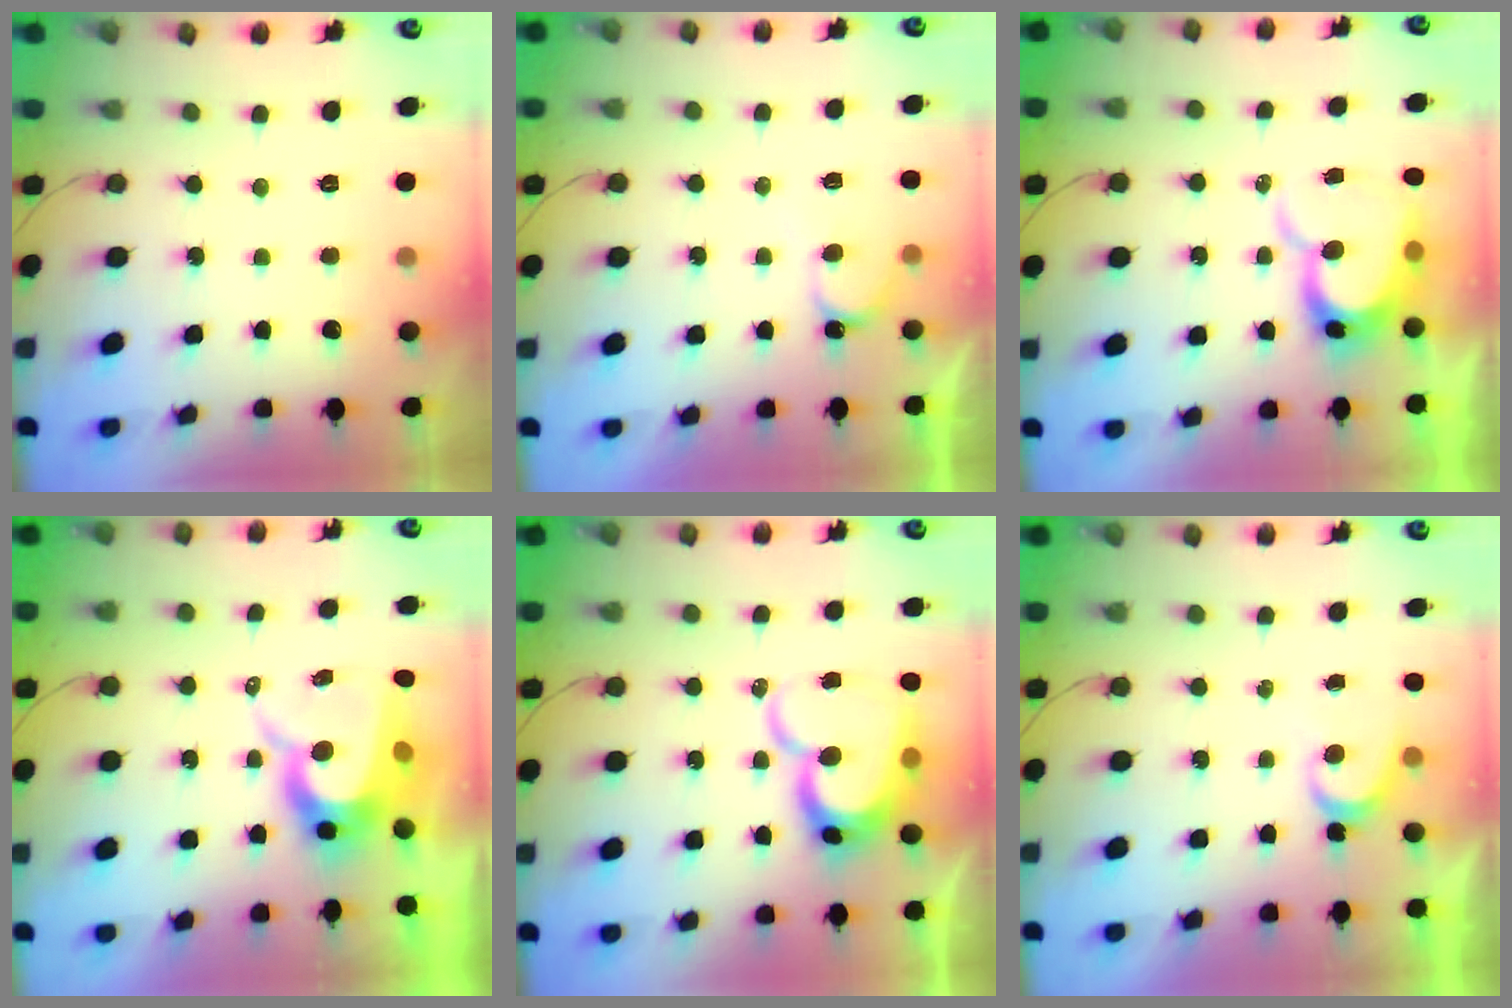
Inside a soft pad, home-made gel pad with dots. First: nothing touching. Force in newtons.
{"total": 7.1, "press": 7.1, "slide": 0.4}
{"total": 11.9, "press": 11.8, "slide": 1.1}
{"total": 11.8, "press": 11.8, "slide": 1.0}
{"total": 16.2, "press": 16.2, "slide": 1.5}
{"total": 3.7, "press": 3.7, "slide": 0.4}